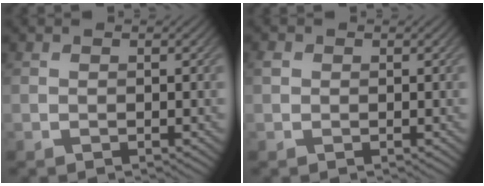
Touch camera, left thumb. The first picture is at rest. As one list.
[{"total": 0.8, "force": [0.1, 0.8, 0.3], "torque": [-0.005, 0.002, -0.005]}]